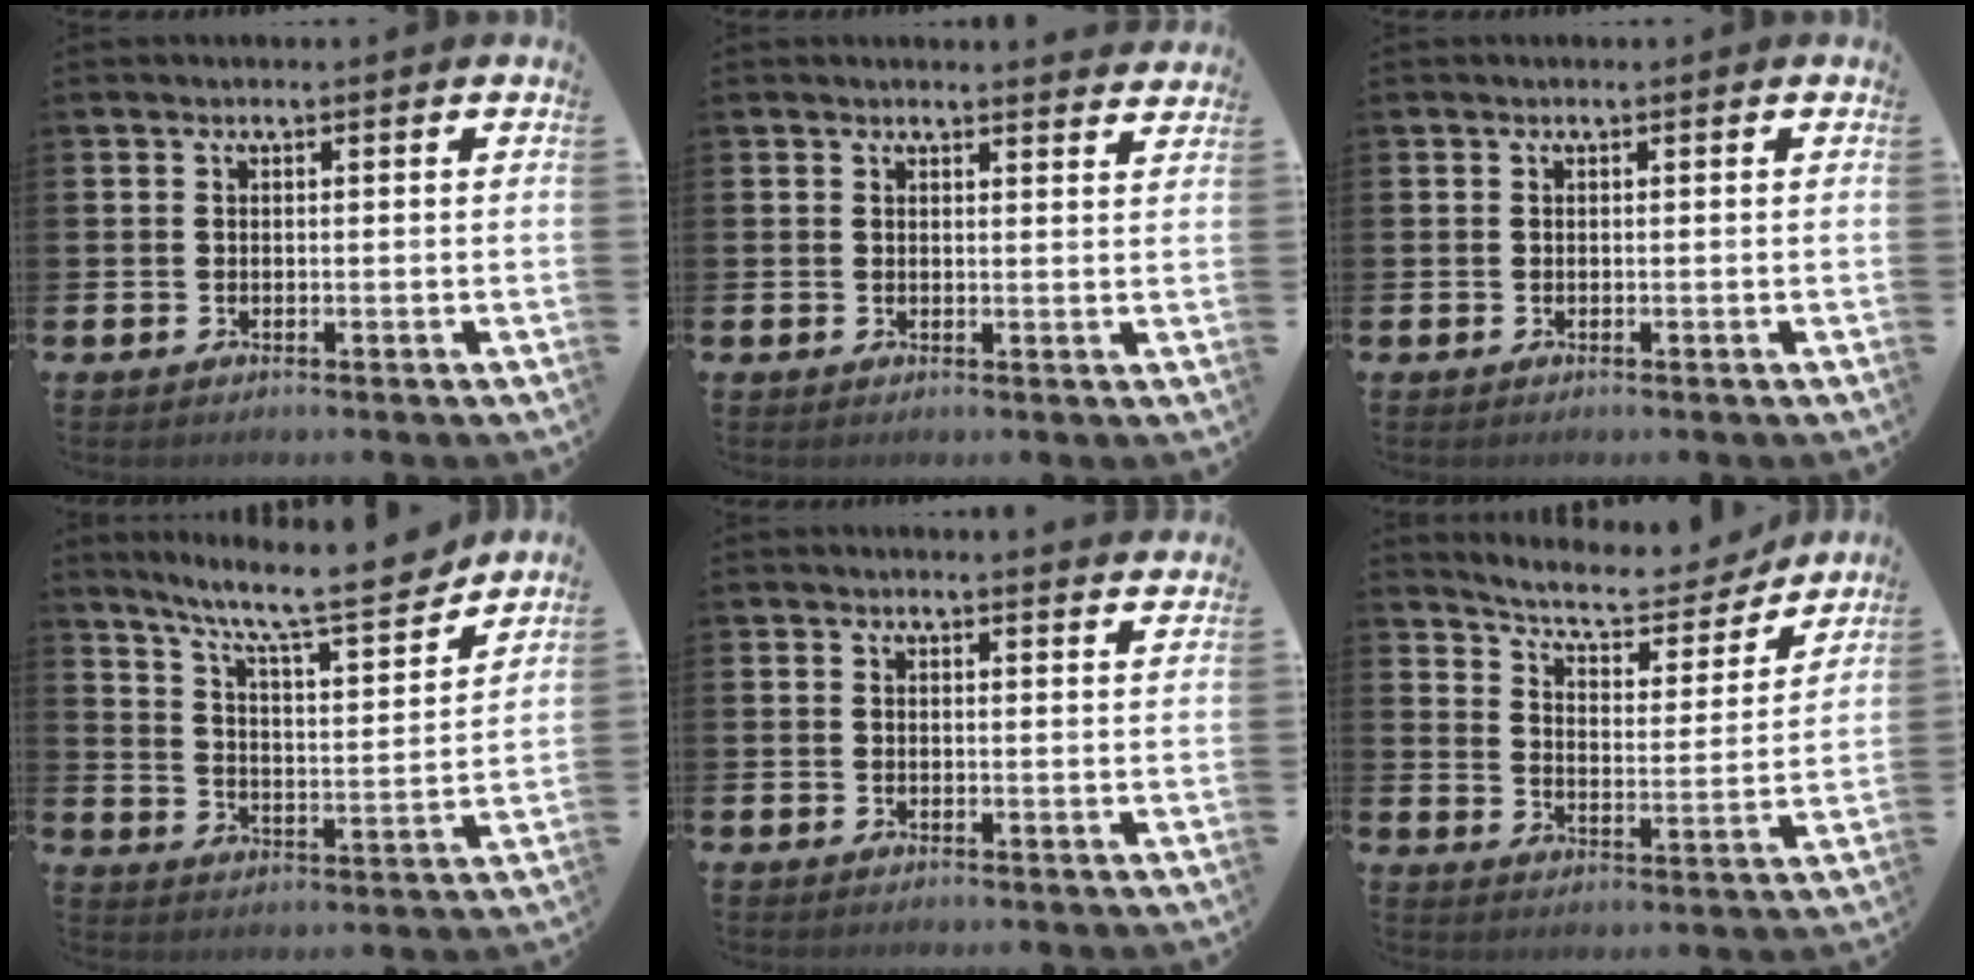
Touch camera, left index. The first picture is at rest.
{"total": 2.1, "force": [2.1, 0.1, -0.1], "torque": [0.005, -0.016, 0.037]}
{"total": 0.0}
{"total": 10.4, "force": [9.1, 1.4, 4.9], "torque": [-0.120, -0.062, 0.149]}
{"total": 1.7, "force": [1.7, -0.1, -0.1], "torque": [0.007, -0.015, 0.029]}
{"total": 7.7, "force": [7.1, 1.8, 2.4], "torque": [-0.069, -0.052, 0.117]}